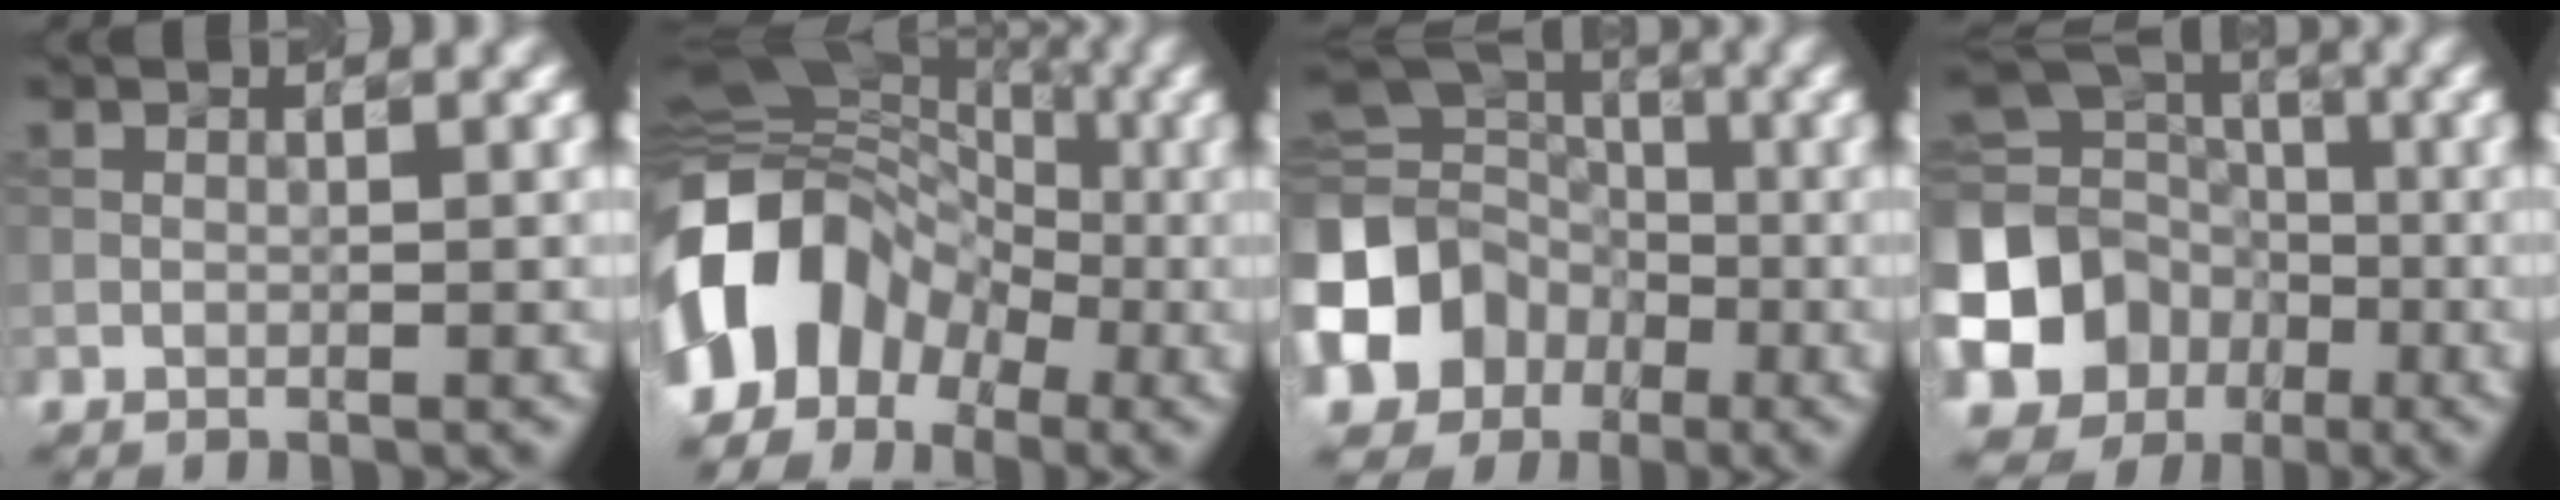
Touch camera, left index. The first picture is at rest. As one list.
[{"total": 13.3, "force": [-4.1, 9.7, 8.1], "torque": [-0.151, -0.004, -0.086]}, {"total": 13.2, "force": [-4.7, 11.1, 5.4], "torque": [-0.139, -0.020, -0.098]}, {"total": 18.1, "force": [-5.7, 16.0, 6.1], "torque": [-0.176, -0.028, -0.119]}]